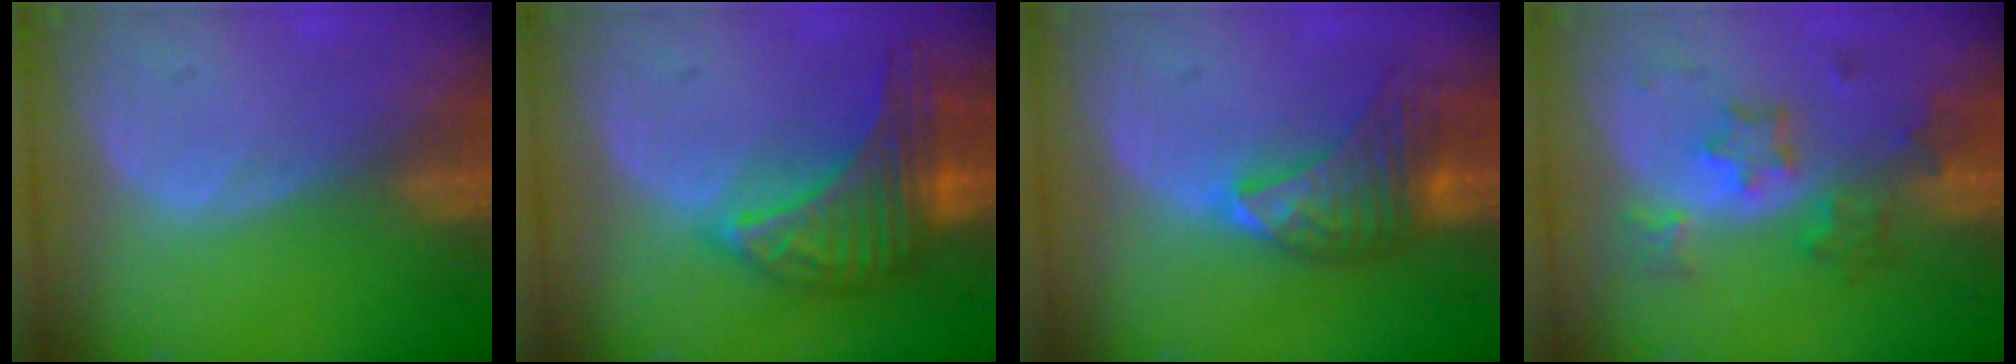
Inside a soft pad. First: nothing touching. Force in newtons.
{"total": 9.6, "press": 9.5, "slide": 0.6}
{"total": 7.0, "press": 6.9, "slide": 1.1}
{"total": 6.1, "press": 5.9, "slide": 1.7}